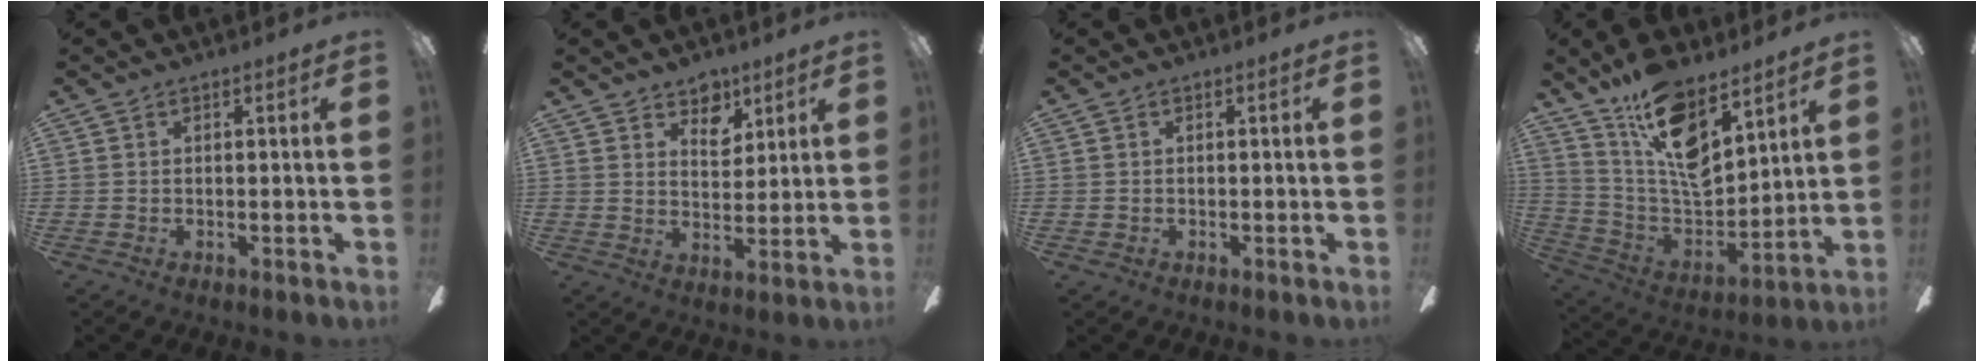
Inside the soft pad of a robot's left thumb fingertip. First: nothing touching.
{"total": 6.4, "force": [4.7, 3.8, 2.1], "torque": [-0.018, -0.024, 0.081]}
{"total": 0.6, "force": [-0.2, 0.5, 0.1], "torque": [-0.001, 0.005, -0.007]}
{"total": 17.0, "force": [11.5, 7.2, 10.3], "torque": [-0.197, -0.077, 0.206]}